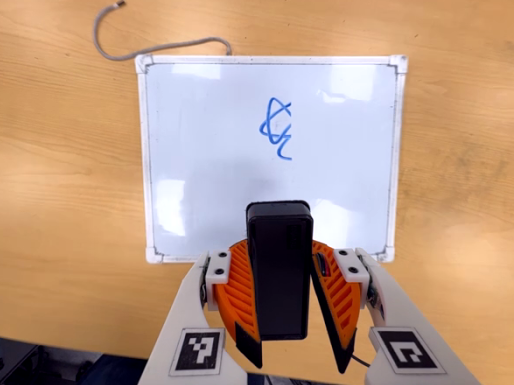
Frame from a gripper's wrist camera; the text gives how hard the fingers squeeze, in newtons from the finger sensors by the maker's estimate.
{"total": 9.2, "left": 9.2, "right": 9.2}